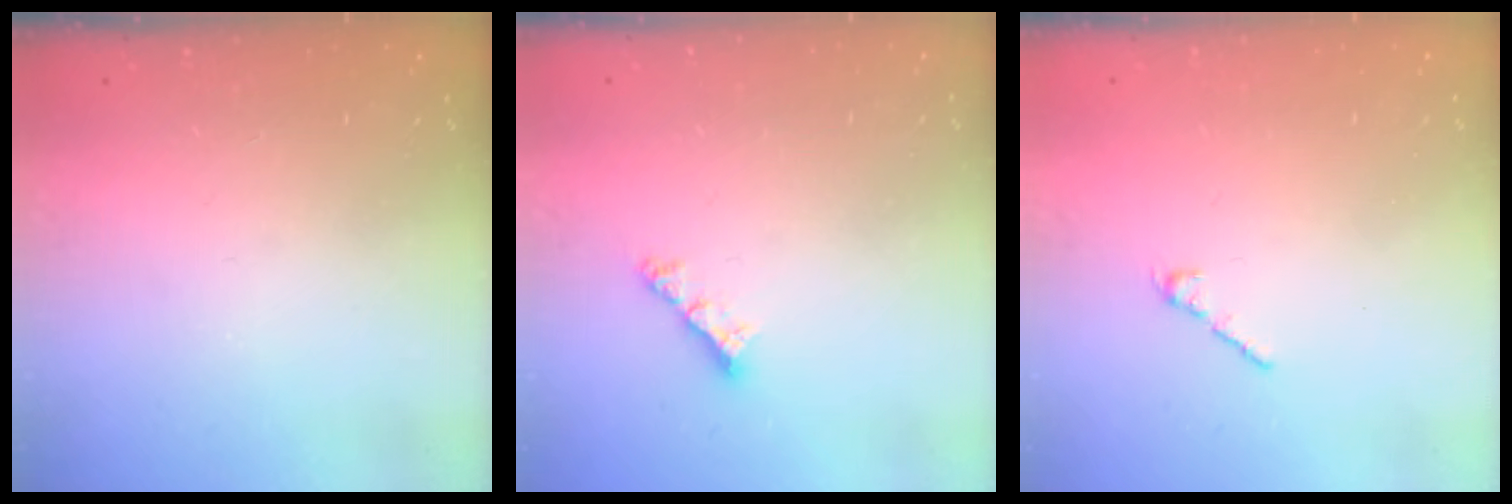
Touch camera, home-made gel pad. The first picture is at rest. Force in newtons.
{"total": 4.2, "press": 4.2, "slide": 0.2}
{"total": 2.5, "press": 2.4, "slide": 0.7}